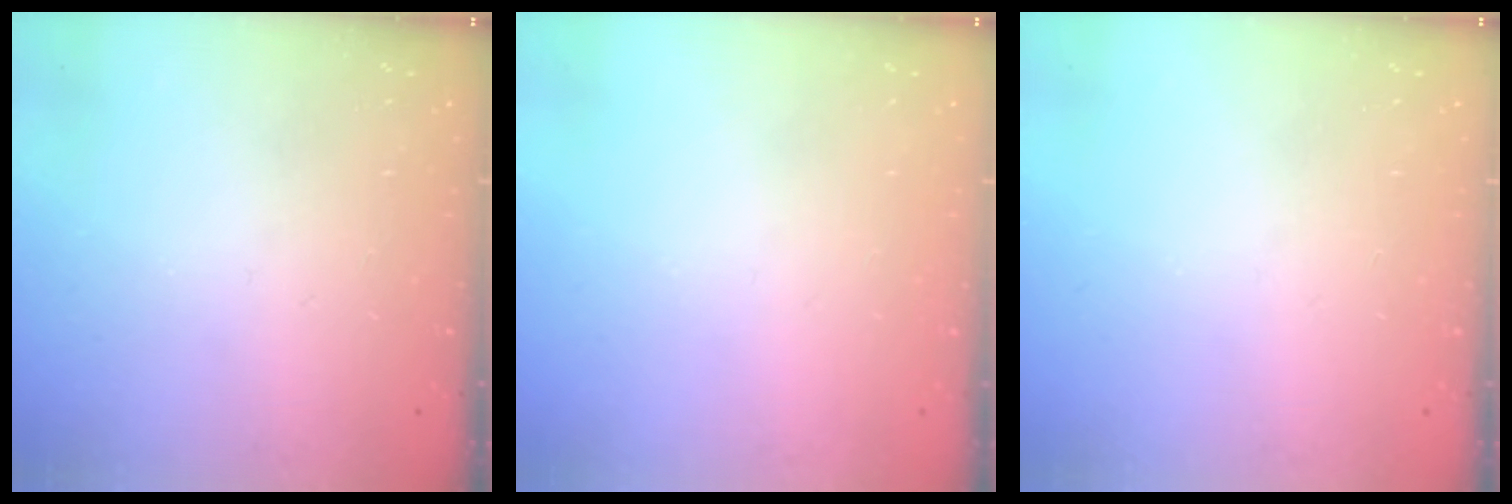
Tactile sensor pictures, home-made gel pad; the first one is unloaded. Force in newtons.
{"total": 0.0}
{"total": 0.0}